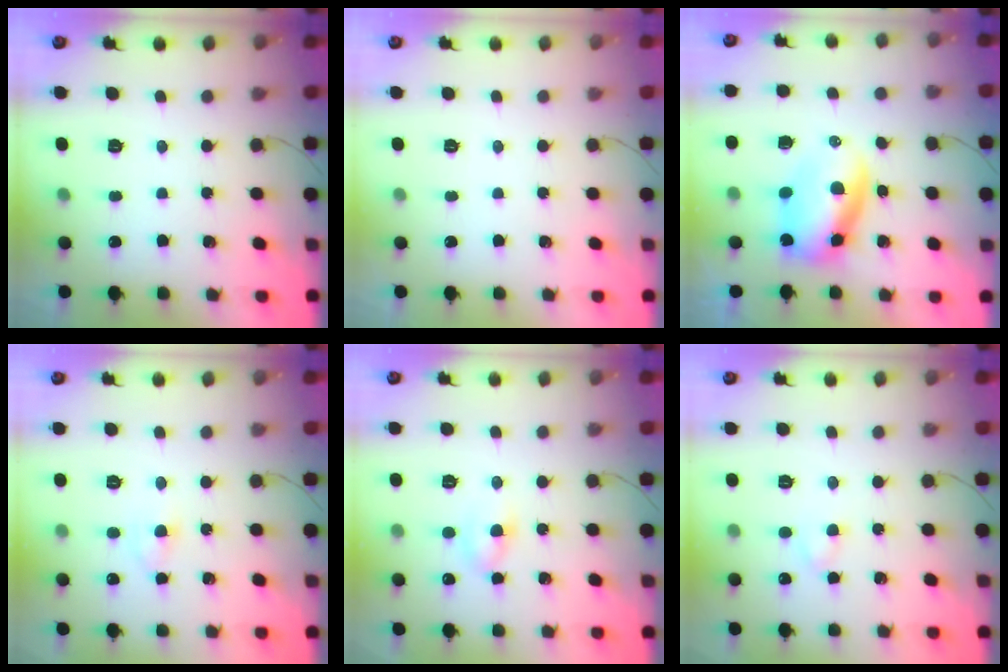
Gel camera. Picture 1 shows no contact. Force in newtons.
{"total": 0.0}
{"total": 6.0, "press": 5.7, "slide": 1.8}
{"total": 3.0, "press": 2.8, "slide": 1.0}
{"total": 5.0, "press": 4.7, "slide": 1.8}
{"total": 2.3, "press": 2.1, "slide": 0.9}